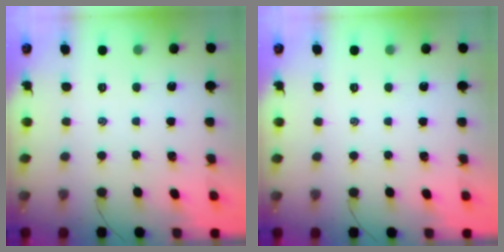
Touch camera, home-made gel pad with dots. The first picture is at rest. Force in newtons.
{"total": 0.0}